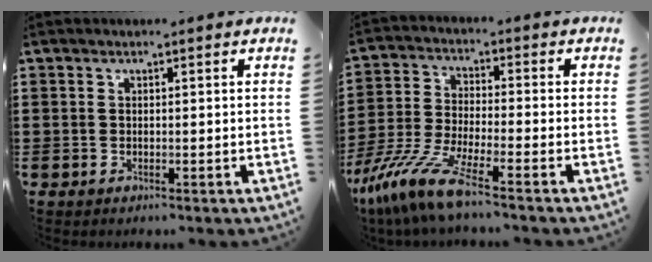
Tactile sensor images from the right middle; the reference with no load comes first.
{"total": 10.2, "force": [-7.8, 0.7, 6.5], "torque": [-0.159, -0.013, -0.159]}